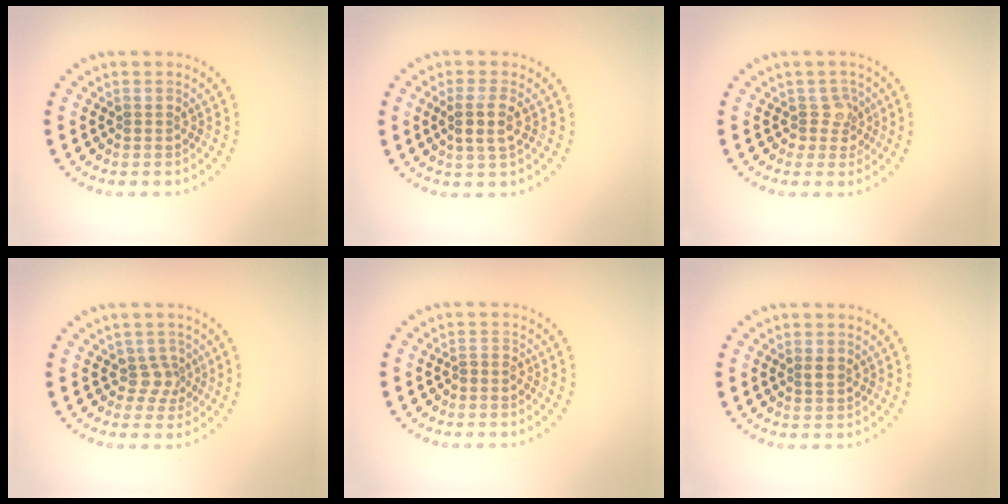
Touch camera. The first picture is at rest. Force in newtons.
{"total": 2.6, "press": 2.3, "slide": 1.2}
{"total": 1.9, "press": 1.5, "slide": 1.2}
{"total": 2.0, "press": 1.4, "slide": 1.4}
{"total": 0.6, "press": 0.3, "slide": 0.5}
{"total": 1.1, "press": 1.0, "slide": 0.4}